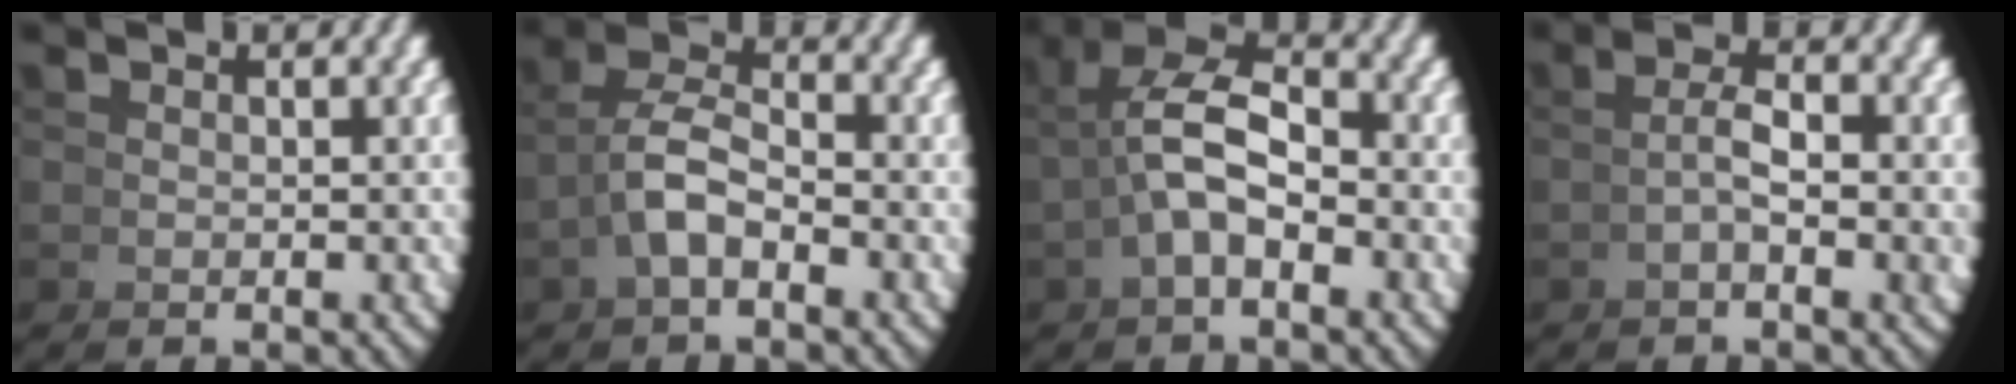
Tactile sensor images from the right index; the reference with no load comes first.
{"total": 3.9, "force": [-0.1, 2.6, 3.0], "torque": [-0.068, -0.005, -0.003]}
{"total": 6.4, "force": [1.1, 3.6, 5.2], "torque": [-0.099, -0.002, 0.016]}
{"total": 2.5, "force": [-0.4, -0.3, 2.5], "torque": [-0.044, 0.001, -0.008]}